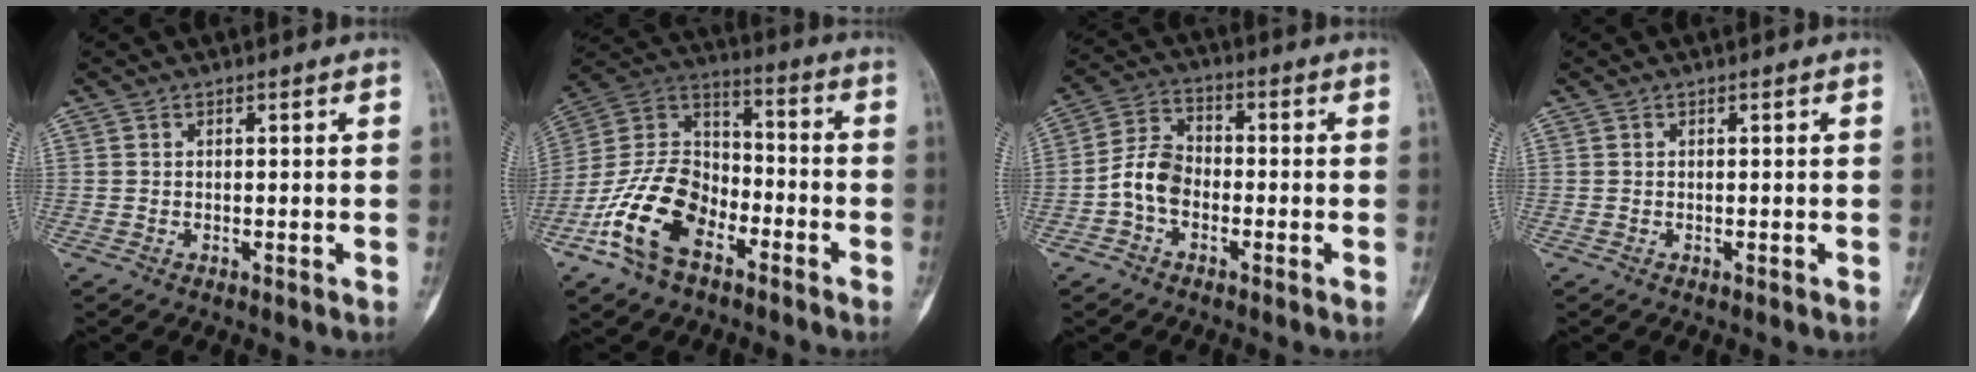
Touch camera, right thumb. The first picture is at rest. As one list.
[{"total": 17.5, "force": [-8.5, 10.4, 11.1], "torque": [-0.207, 0.066, -0.167]}, {"total": 7.0, "force": [-2.2, 4.8, 4.6], "torque": [-0.077, 0.028, -0.055]}, {"total": 0.0}]